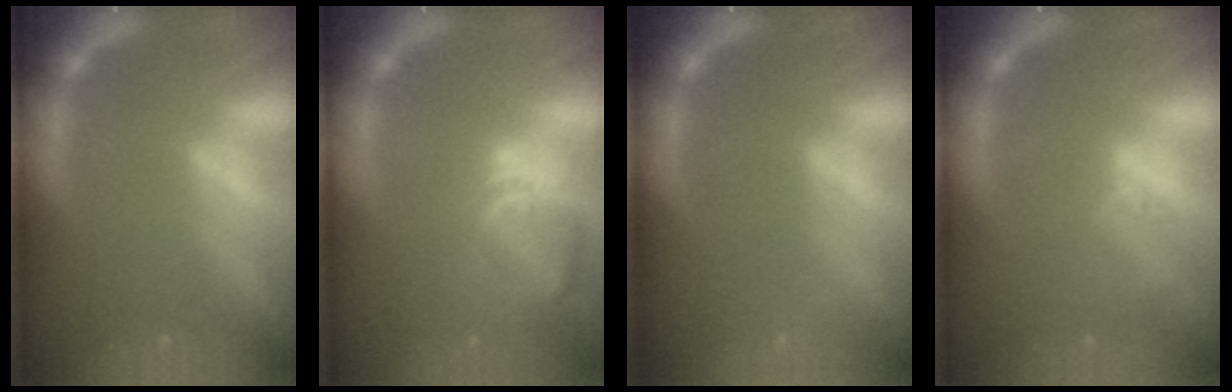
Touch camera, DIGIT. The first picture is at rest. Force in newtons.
{"total": 6.5}
{"total": 1.9}
{"total": 2.5}